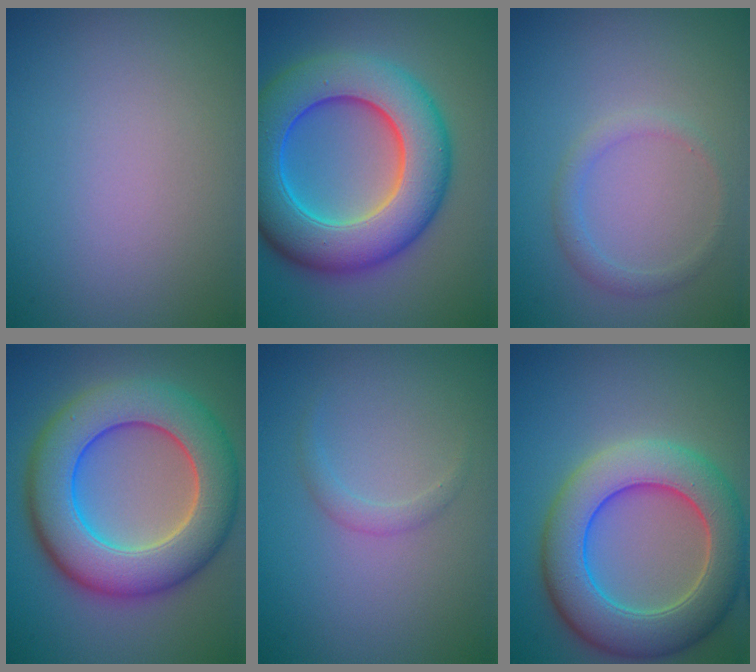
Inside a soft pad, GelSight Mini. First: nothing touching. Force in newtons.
{"total": 11.3, "press": 11.3, "slide": 0.1}
{"total": 1.5, "press": 1.5, "slide": 0.1}
{"total": 11.1, "press": 11.0, "slide": 0.7}
{"total": 1.1, "press": 1.1, "slide": 0.0}
{"total": 8.9, "press": 8.9, "slide": 0.6}